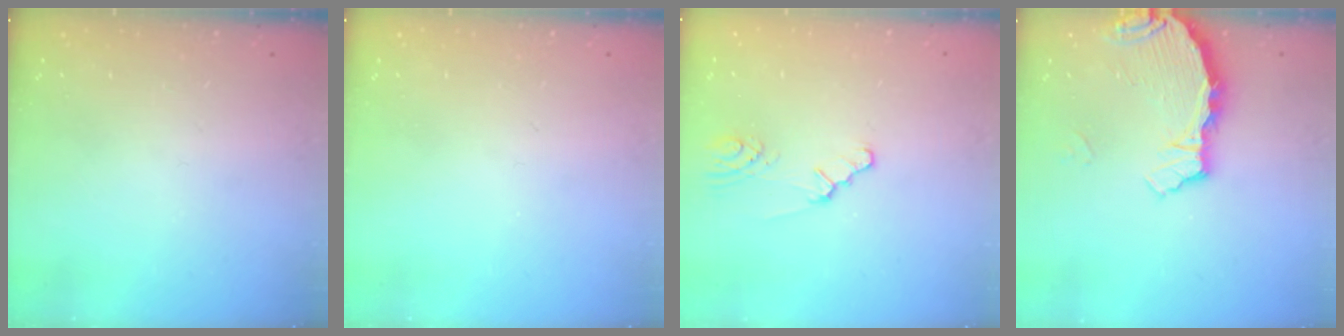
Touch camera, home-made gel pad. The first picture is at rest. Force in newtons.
{"total": 0.0}
{"total": 2.2, "press": 2.2, "slide": 0.4}
{"total": 3.3, "press": 3.2, "slide": 0.4}